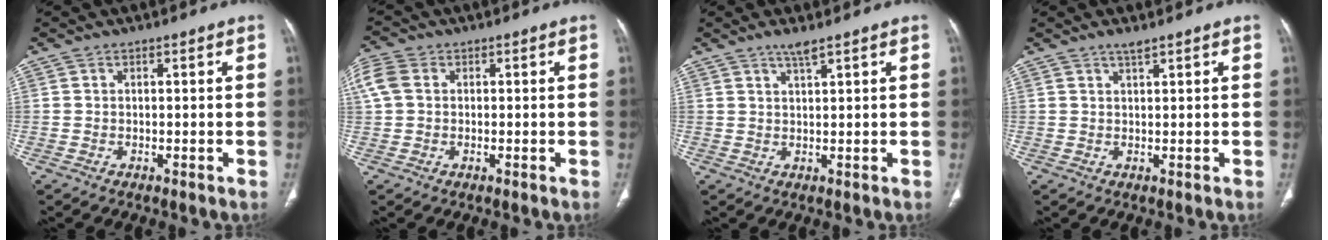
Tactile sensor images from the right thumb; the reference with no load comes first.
{"total": 5.7, "force": [1.0, 4.4, 3.5], "torque": [-0.096, 0.018, 0.019]}
{"total": 2.3, "force": [1.7, 0.0, 1.5], "torque": [-0.034, -0.008, 0.035]}
{"total": 1.5, "force": [1.3, 0.1, 0.9], "torque": [-0.011, -0.003, 0.025]}